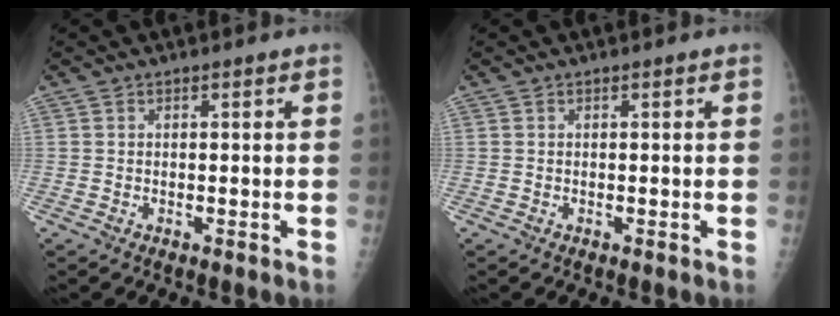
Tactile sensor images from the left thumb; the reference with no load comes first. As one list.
[{"total": 0.0}]